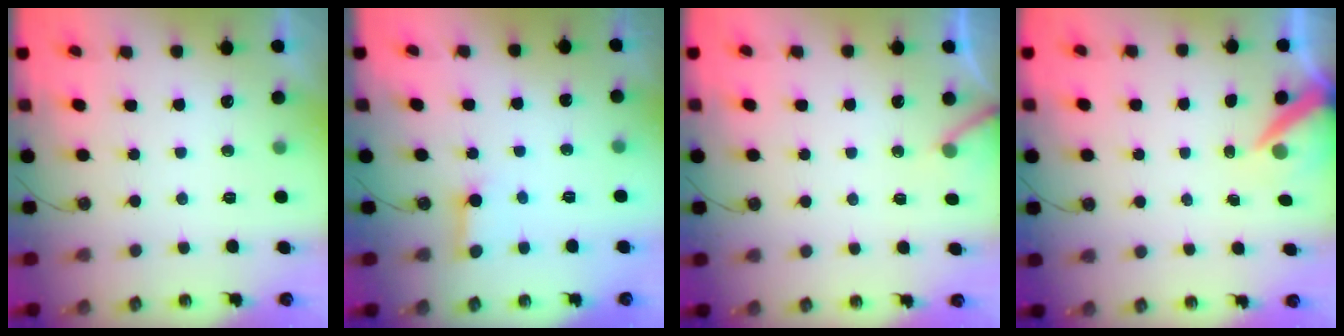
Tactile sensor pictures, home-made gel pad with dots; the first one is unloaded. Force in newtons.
{"total": 2.8, "press": 2.7, "slide": 0.3}
{"total": 4.8, "press": 4.8, "slide": 0.3}
{"total": 6.9, "press": 6.9, "slide": 0.9}